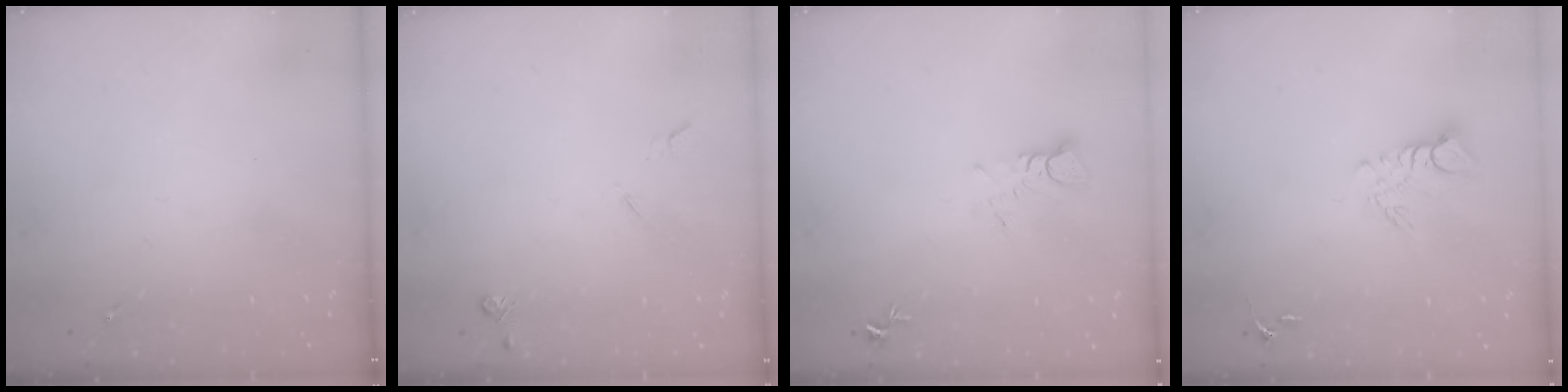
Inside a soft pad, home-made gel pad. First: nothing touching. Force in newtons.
{"total": 4.6, "press": 4.5, "slide": 0.7}
{"total": 3.9, "press": 3.9, "slide": 0.2}
{"total": 8.6, "press": 8.6, "slide": 0.8}